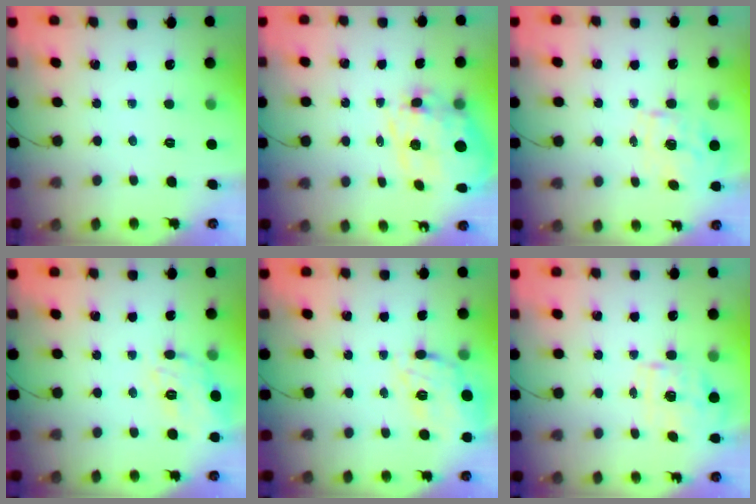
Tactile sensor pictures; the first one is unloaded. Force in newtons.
{"total": 14.6, "press": 14.3, "slide": 3.0}
{"total": 0.9, "press": 0.7, "slide": 0.6}
{"total": 14.4, "press": 14.4, "slide": 0.6}
{"total": 12.0, "press": 12.0, "slide": 0.4}
{"total": 2.2, "press": 2.1, "slide": 0.4}